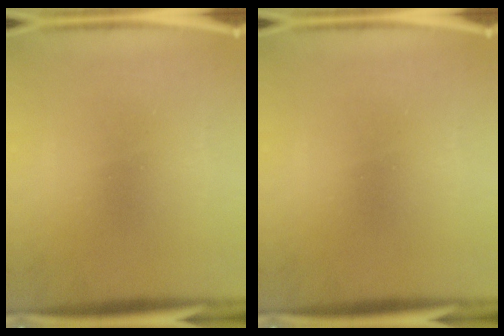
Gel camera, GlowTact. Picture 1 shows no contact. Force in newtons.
{"total": 0.0}